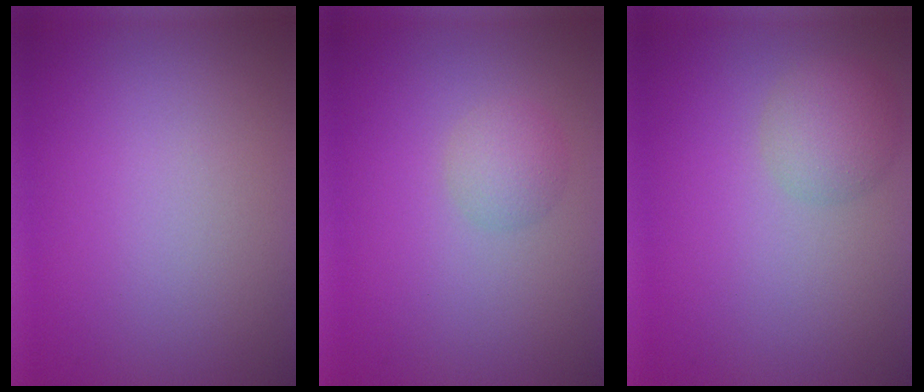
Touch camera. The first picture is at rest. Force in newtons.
{"total": 2.0, "press": 2.0, "slide": 0.0}
{"total": 3.1, "press": 3.1, "slide": 0.2}